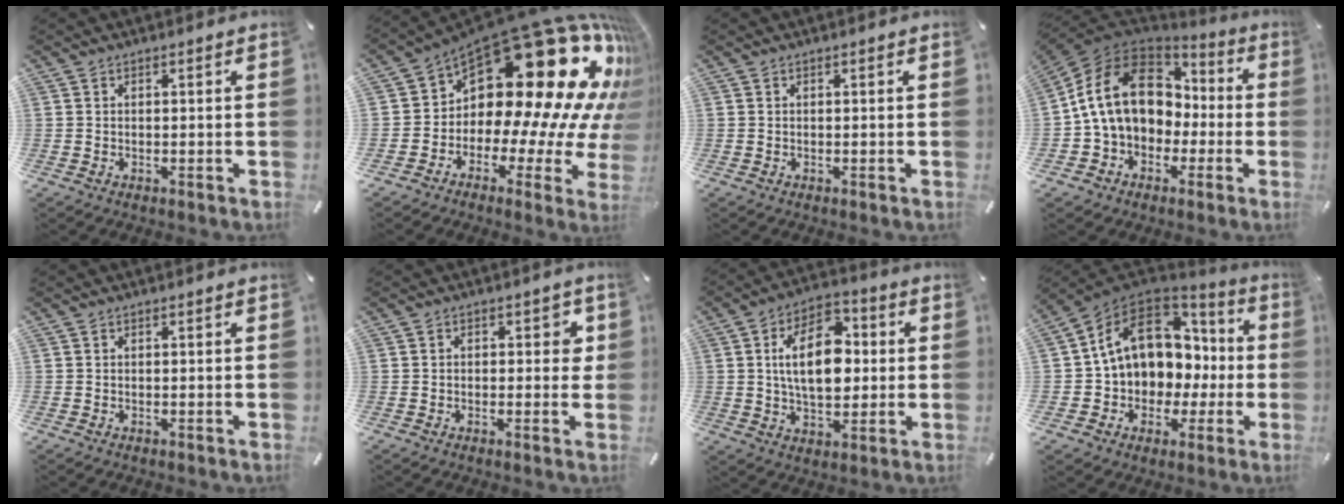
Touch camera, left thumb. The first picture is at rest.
{"total": 28.5, "force": [11.6, 13.6, 22.3], "torque": [-0.316, -0.138, 0.223]}
{"total": 0.0}
{"total": 18.8, "force": [2.7, 14.5, 11.7], "torque": [-0.239, 0.011, 0.049]}
{"total": 0.0}
{"total": 3.3, "force": [0.2, 2.0, 2.6], "torque": [-0.028, 0.002, -0.004]}
{"total": 15.6, "force": [1.4, 9.7, 12.2], "torque": [-0.220, 0.005, 0.022]}
{"total": 13.3, "force": [3.9, 10.6, 7.1], "torque": [-0.134, -0.022, 0.077]}